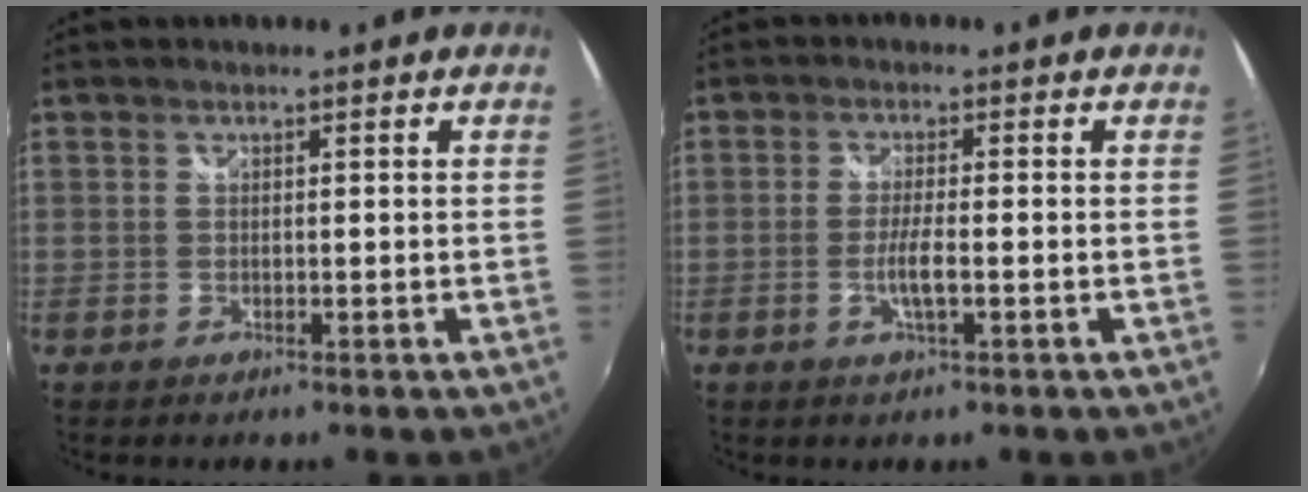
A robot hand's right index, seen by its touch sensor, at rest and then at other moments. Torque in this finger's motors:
{"motor_torque": [0.76, -0.07, 0.35, 0.08]}